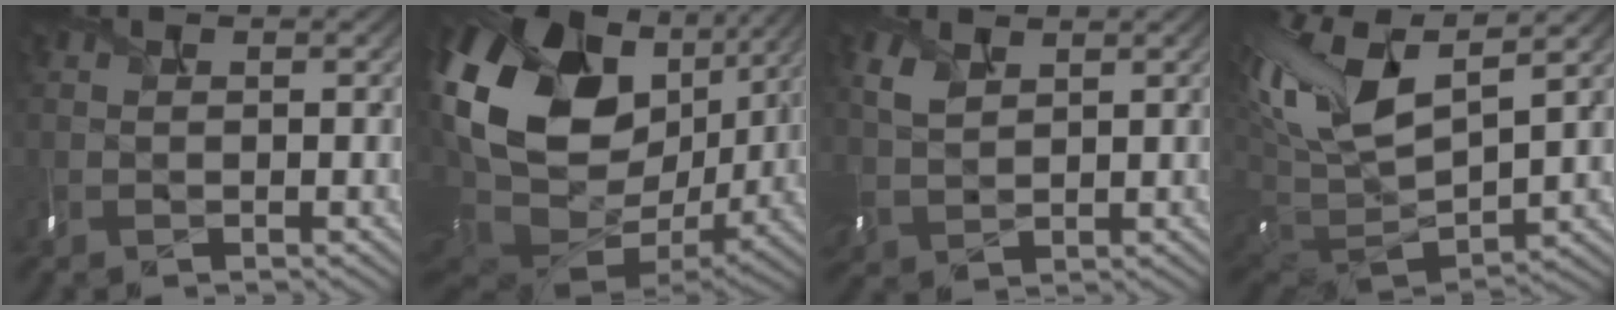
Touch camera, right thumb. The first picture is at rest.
{"total": 21.2, "force": [4.7, 14.8, 14.5], "torque": [-0.312, -0.021, 0.120]}
{"total": 3.7, "force": [1.9, 2.3, 2.2], "torque": [-0.071, 0.000, 0.045]}
{"total": 14.6, "force": [5.1, 7.0, 11.8], "torque": [-0.271, 0.006, 0.096]}